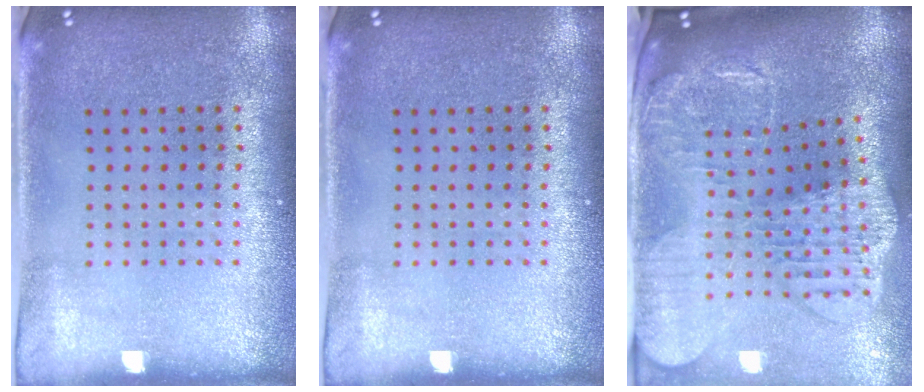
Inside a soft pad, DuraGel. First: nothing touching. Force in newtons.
{"total": 0.0}
{"total": 3.3, "press": 2.6, "slide": 2.0}